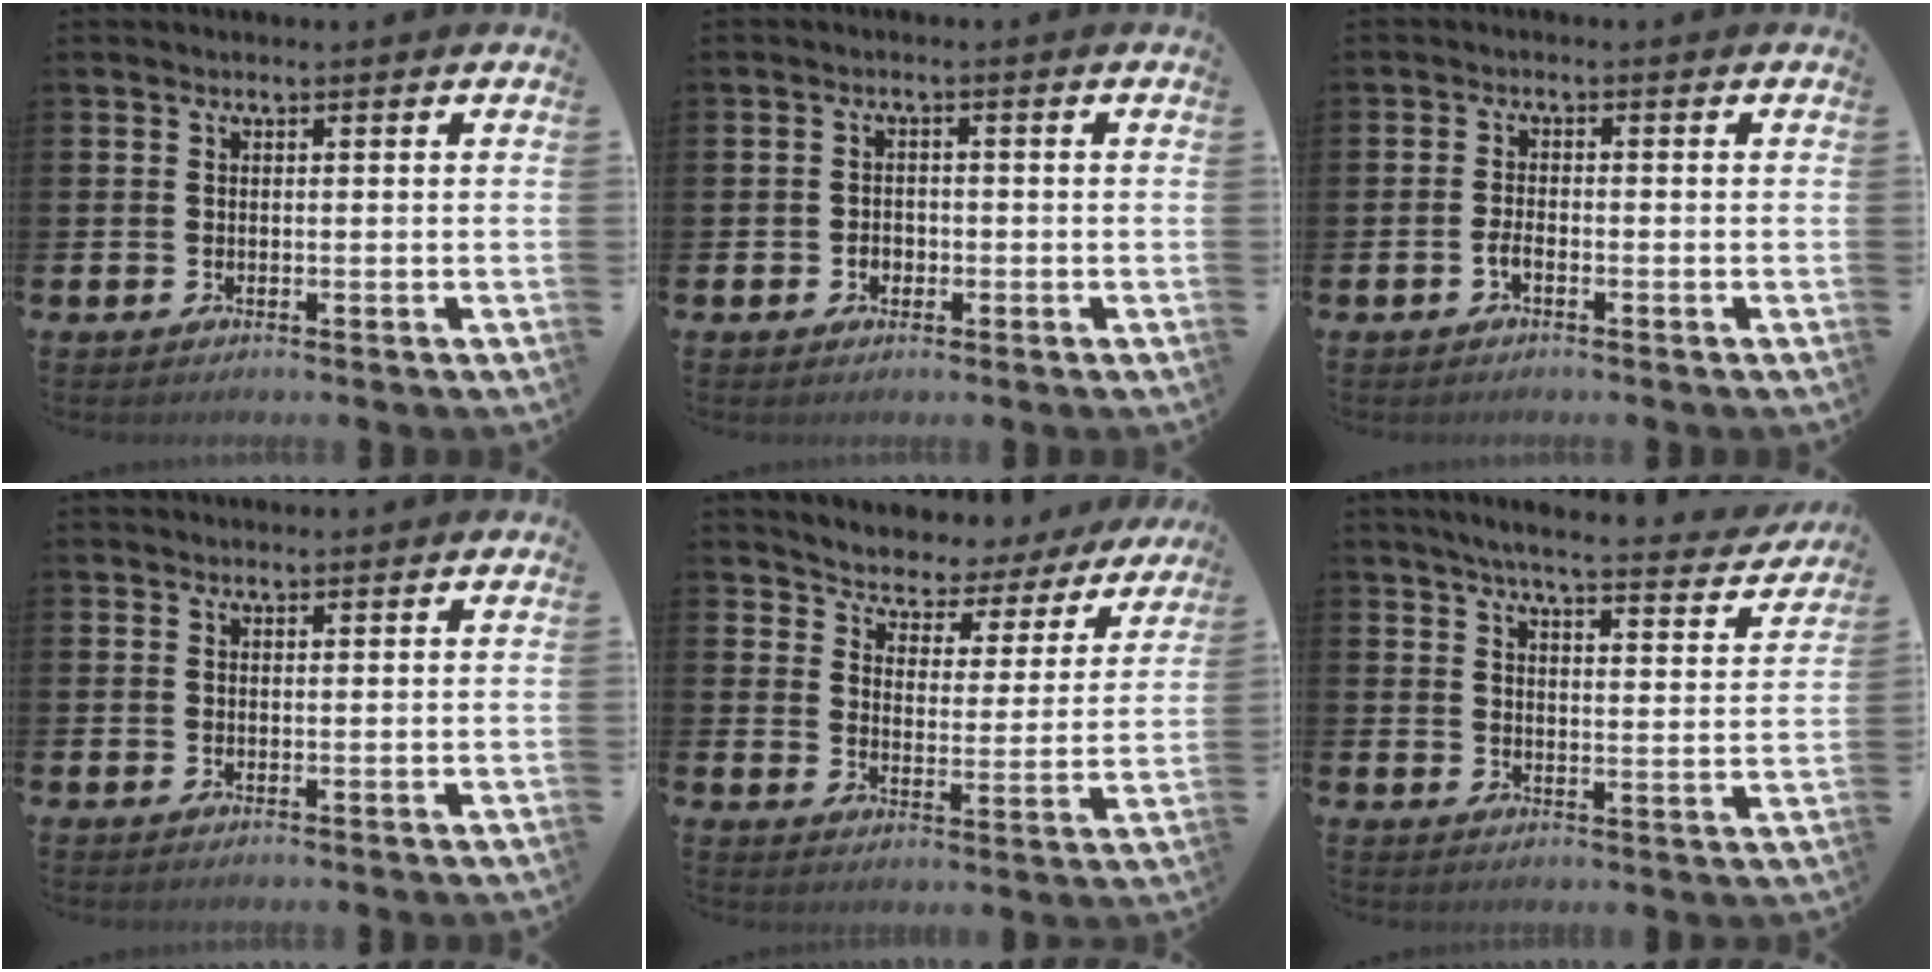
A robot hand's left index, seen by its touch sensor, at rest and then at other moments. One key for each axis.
{"total": 1.7, "fx": -0.5, "fy": 1.4, "fz": 0.7, "tx": -0.010, "ty": 0.004, "tz": -0.014}
{"total": 1.4, "fx": -0.8, "fy": 0.5, "fz": 1.1, "tx": -0.024, "ty": 0.002, "tz": -0.015}
{"total": 0.9, "fx": 0.8, "fy": 0.1, "fz": 0.1, "tx": 0.011, "ty": -0.004, "tz": 0.013}
{"total": 4.4, "fx": 4.2, "fy": 1.3, "fz": -0.2, "tx": -0.026, "ty": -0.042, "tz": 0.066}
{"total": 5.7, "fx": 5.2, "fy": 0.4, "fz": 2.2, "tx": -0.045, "ty": -0.039, "tz": 0.084}